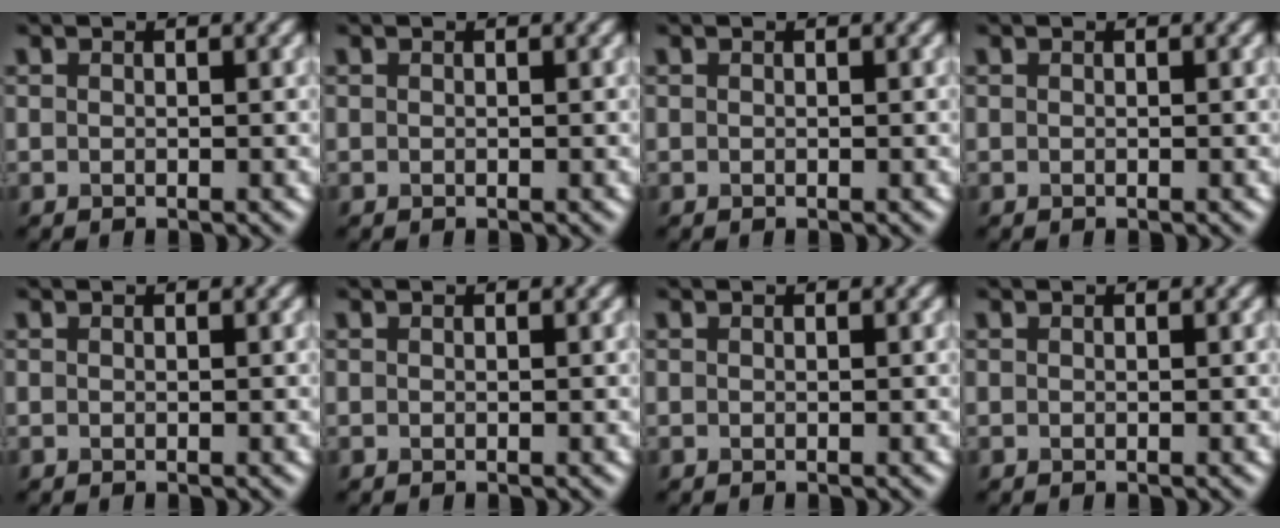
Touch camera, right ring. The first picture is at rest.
{"total": 0.0}
{"total": 0.0}
{"total": 0.0}
{"total": 0.0}
{"total": 0.0}
{"total": 0.0}
{"total": 0.0}